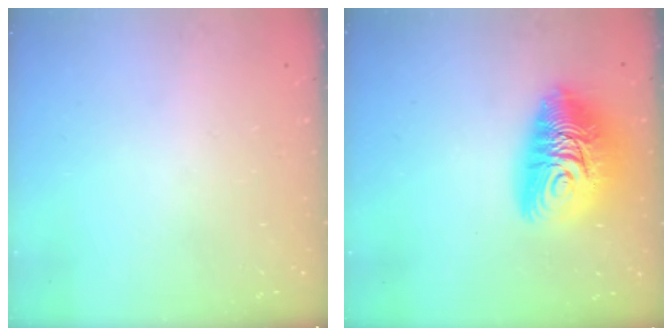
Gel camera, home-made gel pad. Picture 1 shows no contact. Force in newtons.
{"total": 15.5, "press": 15.4, "slide": 1.3}